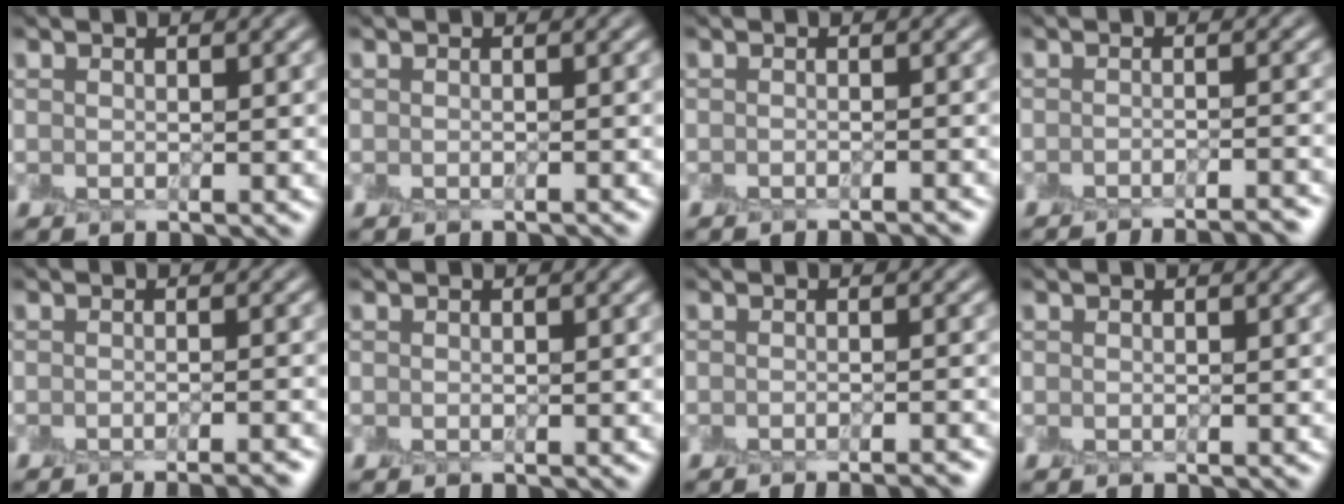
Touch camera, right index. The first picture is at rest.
{"total": 0.6, "force": [-0.6, -0.1, 0.0], "torque": [0.003, -0.007, -0.010]}
{"total": 1.8, "force": [-1.8, -0.2, 0.2], "torque": [0.004, -0.010, -0.022]}
{"total": 5.6, "force": [-5.2, 0.9, 2.0], "torque": [-0.014, 0.000, -0.059]}
{"total": 3.2, "force": [-2.7, 0.4, 1.6], "torque": [-0.007, -0.011, -0.030]}
{"total": 0.0}
{"total": 2.7, "force": [-2.4, 0.2, 1.1], "torque": [-0.005, -0.011, -0.028]}
{"total": 0.0}